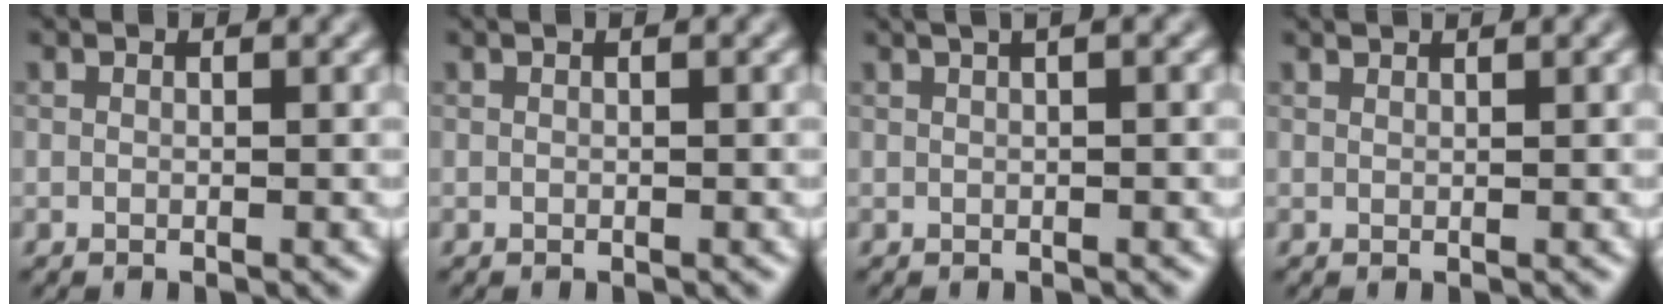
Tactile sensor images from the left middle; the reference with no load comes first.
{"total": 0.0}
{"total": 4.4, "force": [2.2, 1.9, 3.3], "torque": [-0.018, 0.023, 0.008]}
{"total": 0.7, "force": [0.7, 0.0, 0.2], "torque": [-0.003, -0.004, 0.009]}